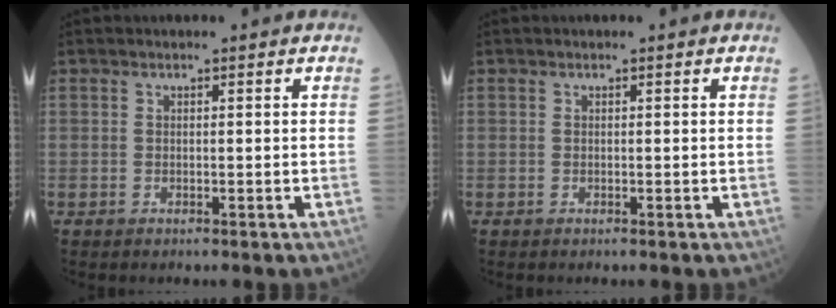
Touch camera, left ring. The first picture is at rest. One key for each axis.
{"total": 0.0}